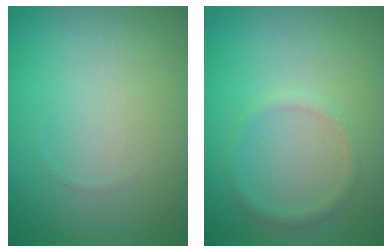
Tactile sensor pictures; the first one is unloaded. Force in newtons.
{"total": 1.1, "press": 1.1, "slide": 0.0}